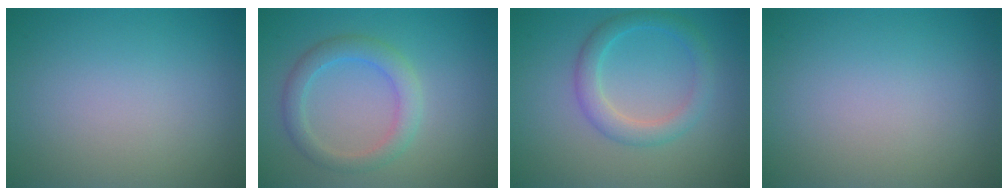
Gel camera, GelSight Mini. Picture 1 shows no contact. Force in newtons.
{"total": 3.0, "press": 3.0, "slide": 0.1}
{"total": 3.0, "press": 3.0, "slide": 0.1}
{"total": 0.0}